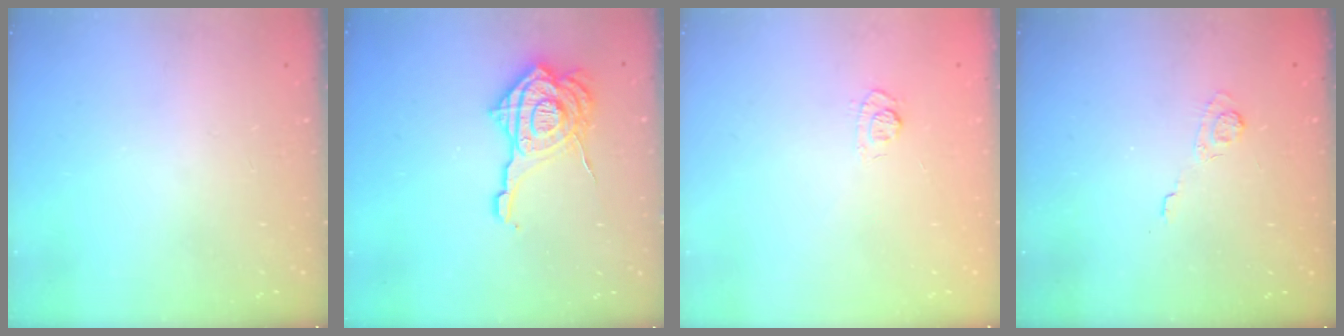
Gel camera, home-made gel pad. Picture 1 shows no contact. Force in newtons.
{"total": 18.6, "press": 18.5, "slide": 1.8}
{"total": 4.6, "press": 4.4, "slide": 1.4}
{"total": 2.4, "press": 1.9, "slide": 1.4}